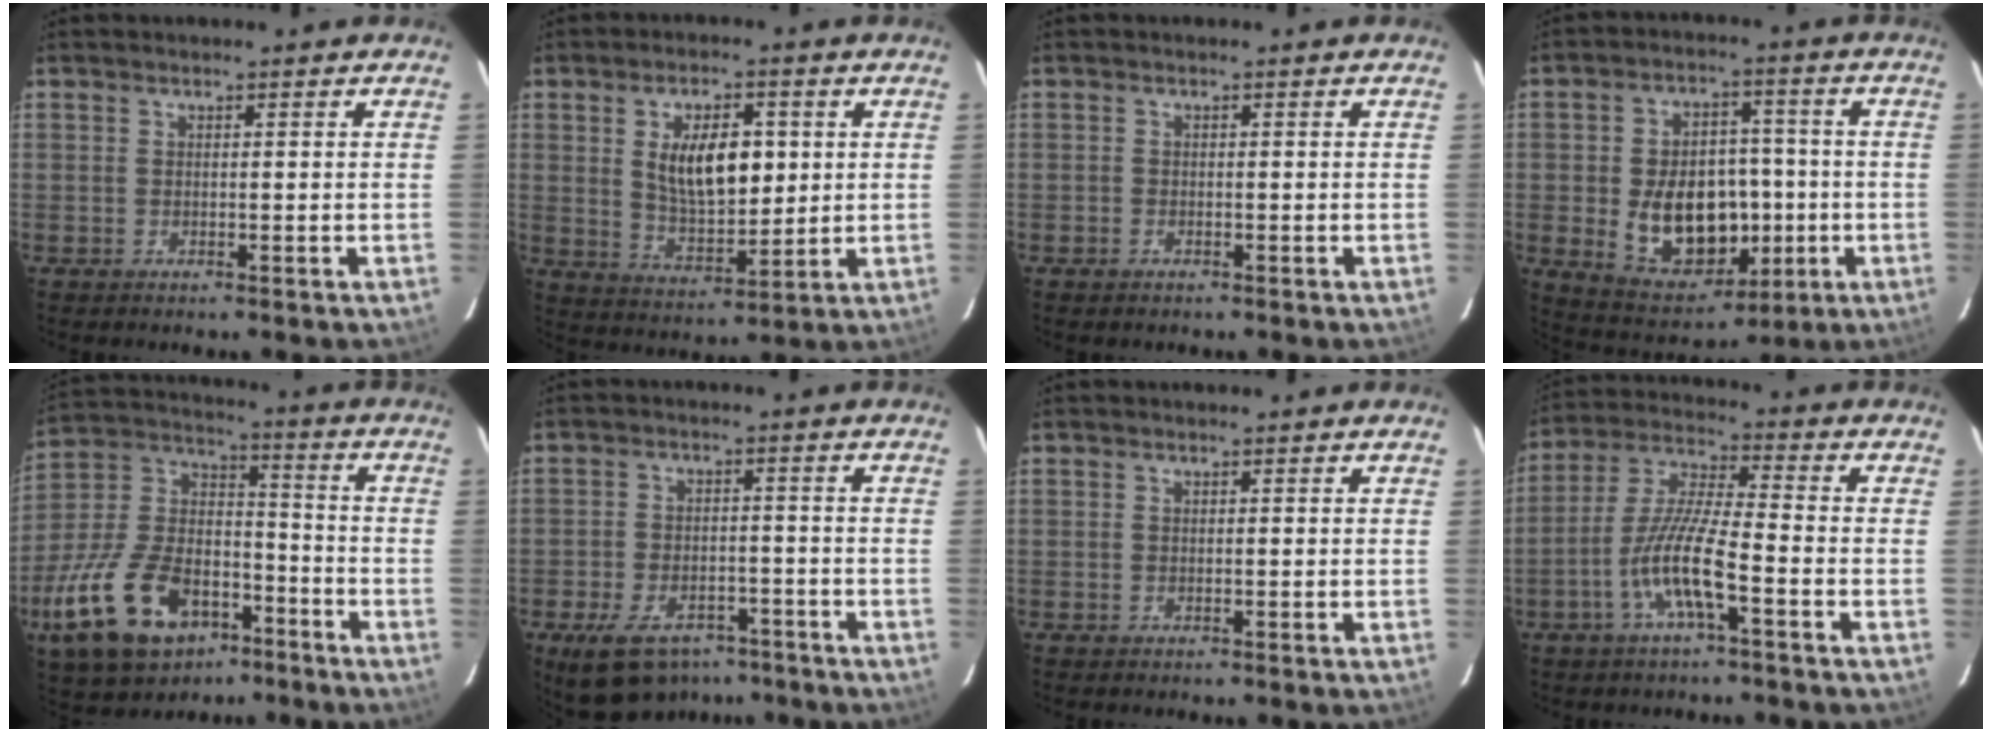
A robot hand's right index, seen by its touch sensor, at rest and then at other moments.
{"total": 11.3, "force": [2.3, 5.4, 9.6], "torque": [-0.170, 0.002, 0.049]}
{"total": 0.8, "force": [-0.6, 0.5, 0.2], "torque": [-0.005, 0.001, -0.011]}
{"total": 15.5, "force": [-2.4, 10.9, 10.8], "torque": [-0.210, 0.008, -0.010]}
{"total": 23.7, "force": [-12.9, 12.8, 15.2], "torque": [-0.323, 0.004, -0.215]}
{"total": 12.9, "force": [-8.6, 7.4, 6.3], "torque": [-0.148, 0.001, -0.125]}
{"total": 0.0}
{"total": 10.2, "force": [-4.5, 1.0, 9.1], "torque": [-0.195, 0.001, -0.088]}